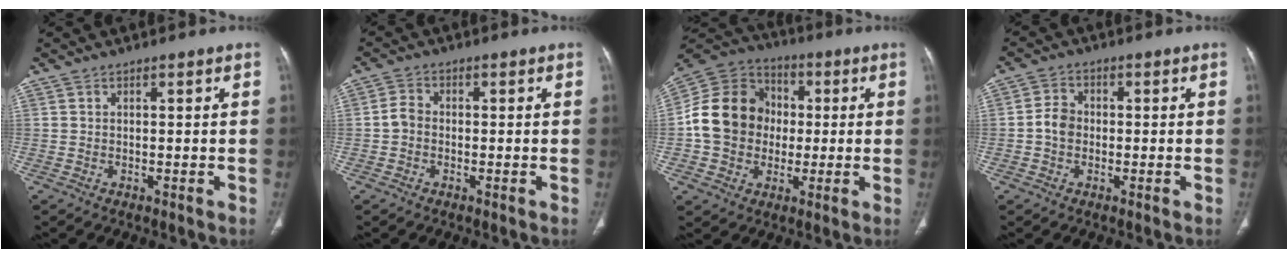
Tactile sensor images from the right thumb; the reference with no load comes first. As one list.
[{"total": 2.8, "force": [-0.6, 2.3, 1.6], "torque": [-0.023, 0.008, -0.018]}, {"total": 15.6, "force": [-0.3, 13.5, 7.8], "torque": [-0.122, 0.028, -0.011]}, {"total": 3.9, "force": [-0.6, 3.2, 2.1], "torque": [-0.030, 0.013, -0.018]}]